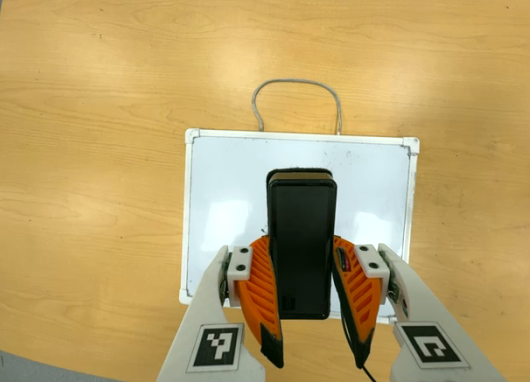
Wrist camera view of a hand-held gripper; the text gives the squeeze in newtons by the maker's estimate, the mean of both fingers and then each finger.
{"total": 8.9, "left": 7.3, "right": 10.5}